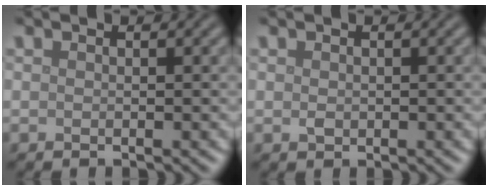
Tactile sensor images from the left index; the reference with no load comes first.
{"total": 0.7, "force": [0.0, 0.6, 0.5], "torque": [-0.008, -0.001, 0.001]}